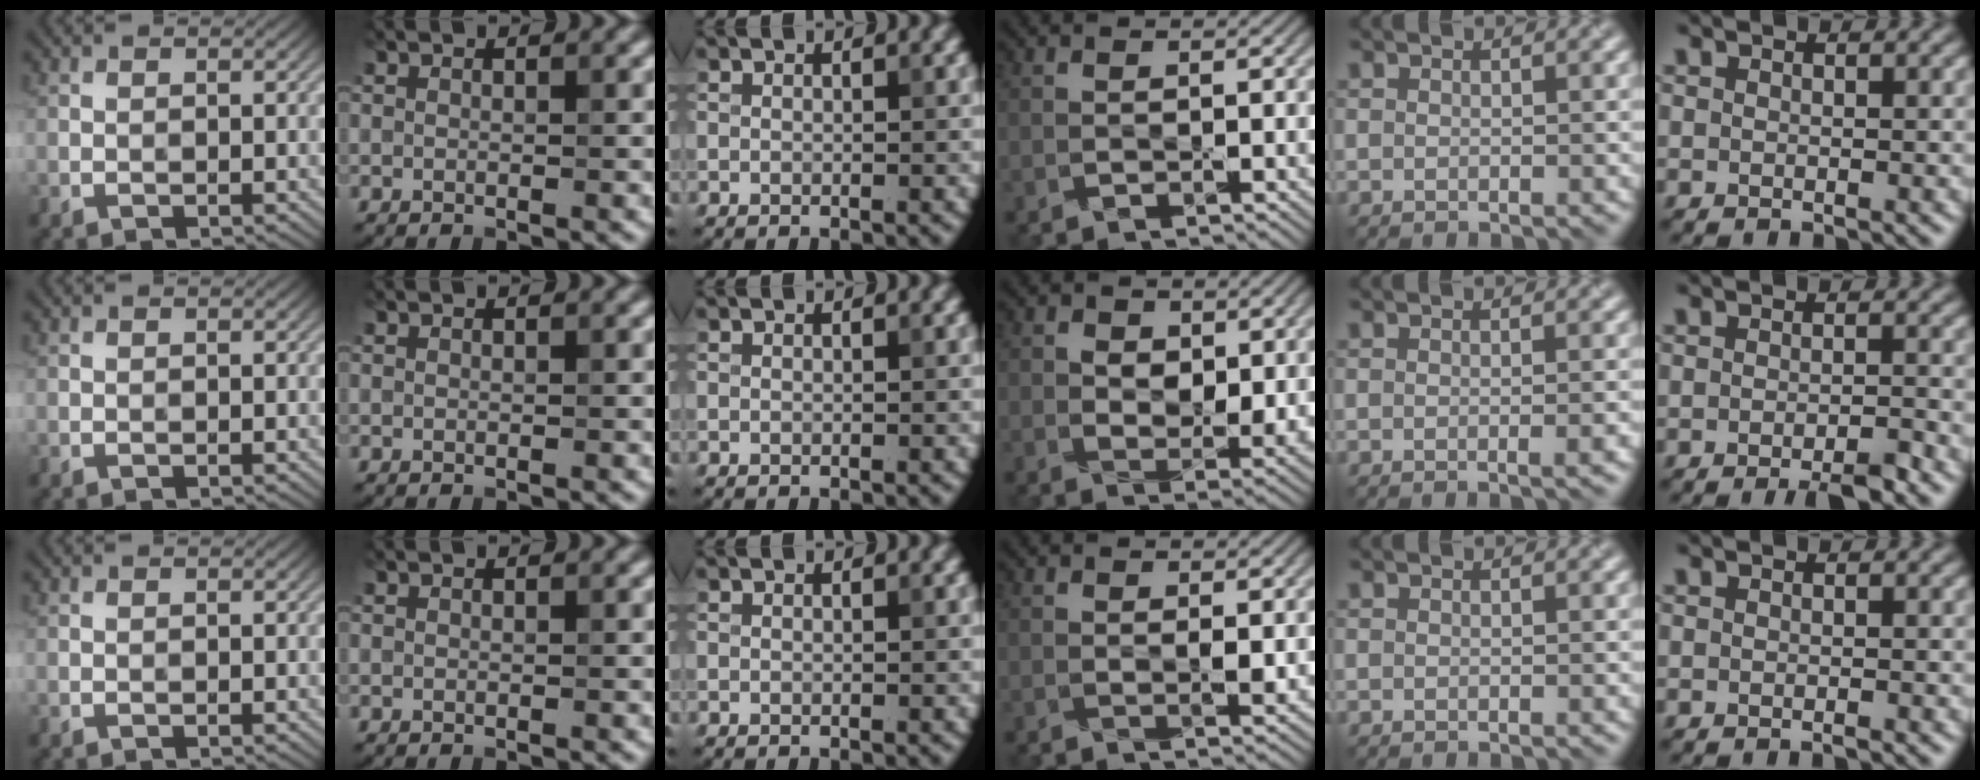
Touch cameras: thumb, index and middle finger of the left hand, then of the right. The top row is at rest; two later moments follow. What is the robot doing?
{"motion": "squeeze", "object": "air blower"}